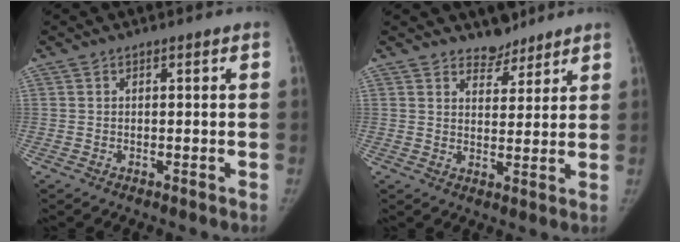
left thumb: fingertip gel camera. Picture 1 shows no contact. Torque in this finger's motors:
{"motor_torque": [-0.19, -0.05, 0.02, 0.18, -0.03]}